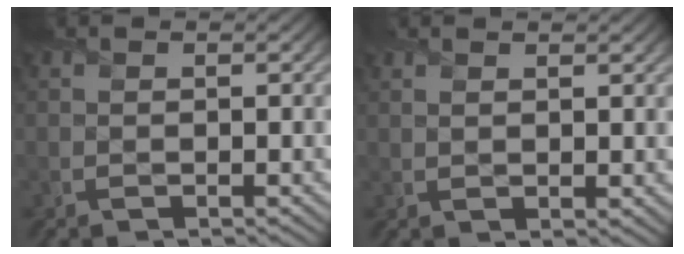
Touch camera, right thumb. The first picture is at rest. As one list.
[{"total": 1.5, "force": [1.2, 0.3, 0.9], "torque": [-0.018, -0.002, 0.027]}]